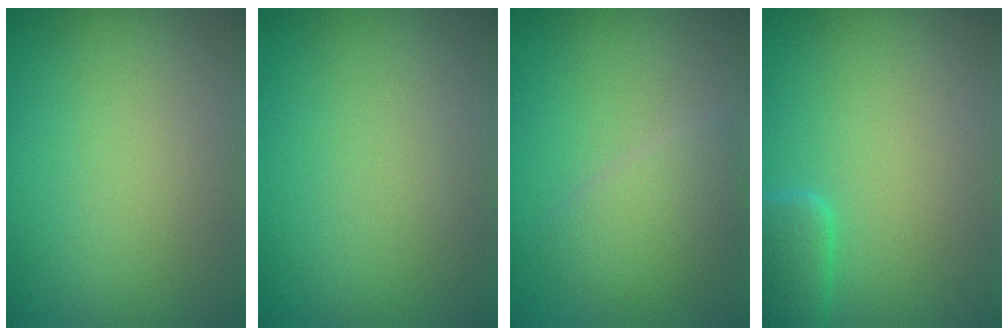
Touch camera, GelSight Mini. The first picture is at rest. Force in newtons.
{"total": 0.0}
{"total": 2.5, "press": 2.5, "slide": 0.1}
{"total": 2.5, "press": 2.5, "slide": 0.2}